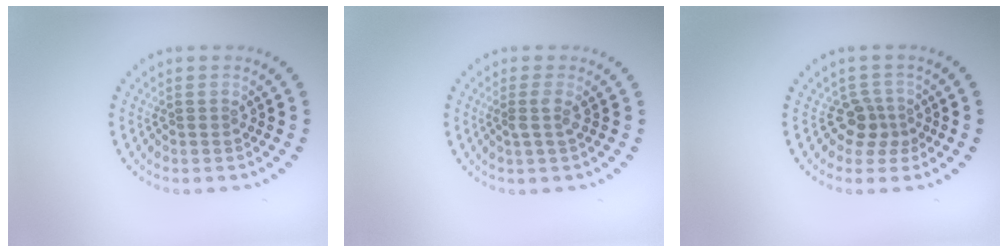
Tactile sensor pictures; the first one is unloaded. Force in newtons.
{"total": 1.2, "press": 1.1, "slide": 0.6}
{"total": 2.3, "press": 1.7, "slide": 1.5}